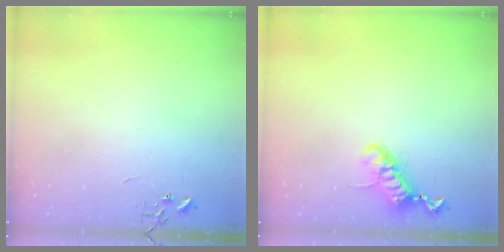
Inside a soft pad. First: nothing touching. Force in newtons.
{"total": 12.7, "press": 12.6, "slide": 1.1}